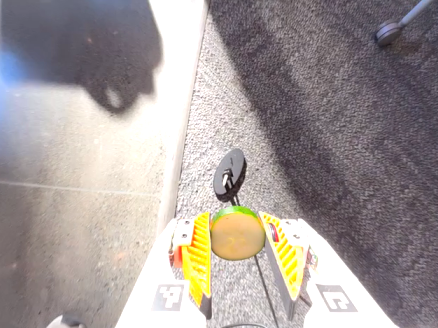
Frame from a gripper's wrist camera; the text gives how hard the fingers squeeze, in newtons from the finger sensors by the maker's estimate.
{"total": 7.8, "left": 7.7, "right": 7.9}